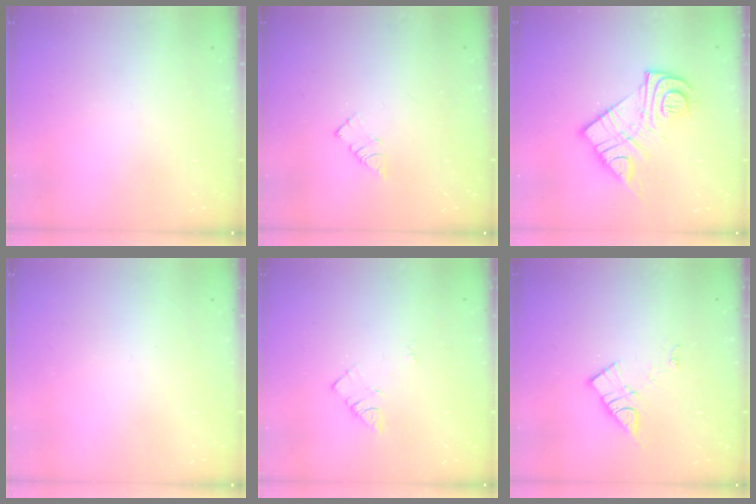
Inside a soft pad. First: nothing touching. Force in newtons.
{"total": 3.1, "press": 3.1, "slide": 0.2}
{"total": 14.7, "press": 14.7, "slide": 1.3}
{"total": 1.6, "press": 1.6, "slide": 0.1}
{"total": 3.9, "press": 3.9, "slide": 0.5}
{"total": 9.4, "press": 9.4, "slide": 0.5}